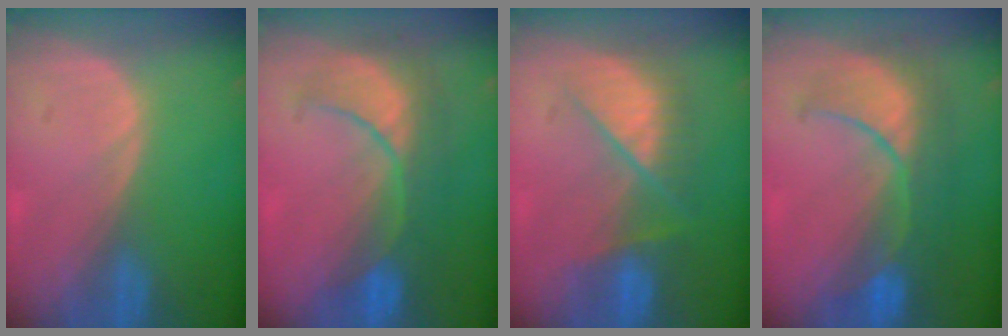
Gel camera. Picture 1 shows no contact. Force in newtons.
{"total": 8.5, "press": 8.4, "slide": 1.3}
{"total": 7.2, "press": 7.2, "slide": 0.5}
{"total": 8.7, "press": 8.6, "slide": 1.5}